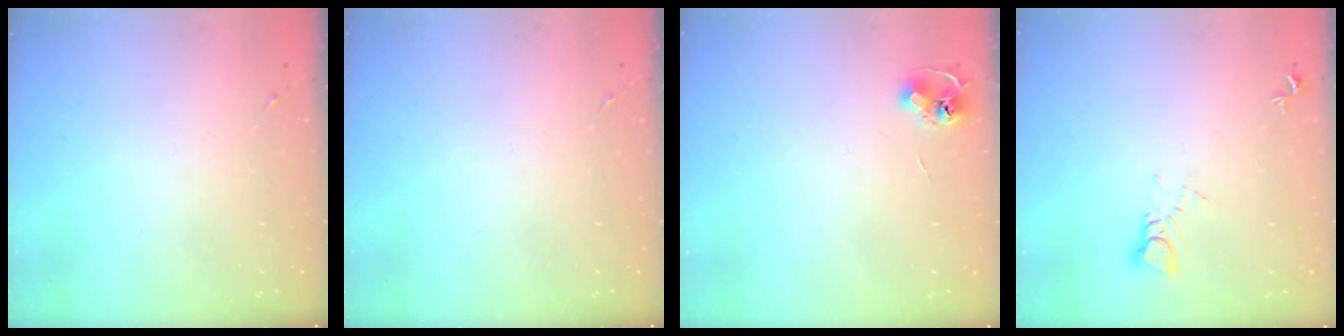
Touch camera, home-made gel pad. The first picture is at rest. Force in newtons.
{"total": 0.0}
{"total": 6.6, "press": 6.6, "slide": 0.5}
{"total": 3.7, "press": 3.7, "slide": 0.3}